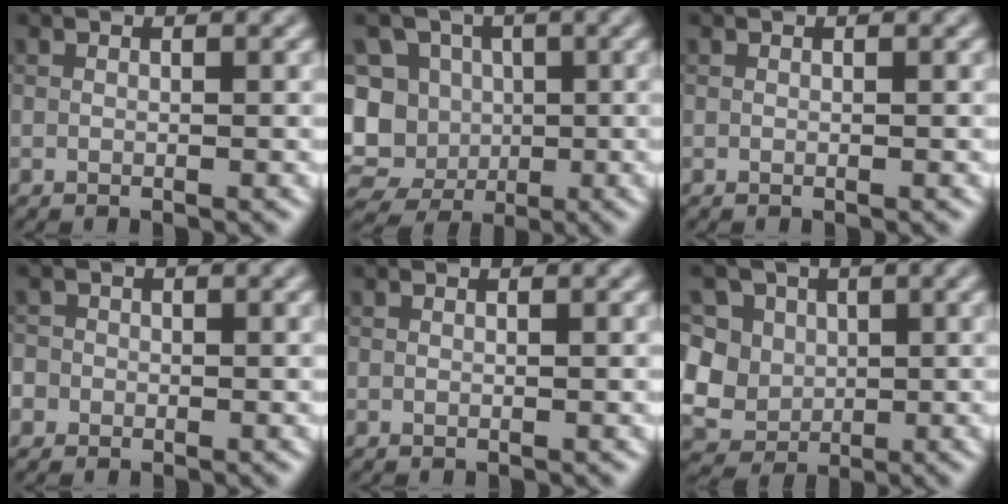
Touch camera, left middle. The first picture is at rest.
{"total": 13.0, "force": [-1.0, 11.9, 5.2], "torque": [-0.118, 0.018, -0.043]}
{"total": 0.0}
{"total": 2.3, "force": [-0.8, 2.1, 0.4], "torque": [0.007, 0.008, -0.028]}
{"total": 0.0}
{"total": 9.0, "force": [2.9, 7.3, 4.3], "torque": [-0.075, 0.022, 0.020]}